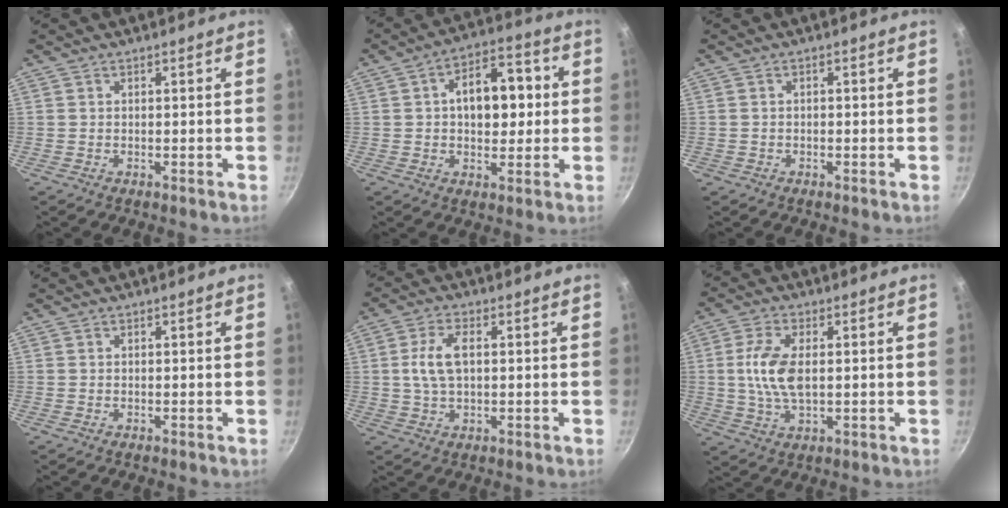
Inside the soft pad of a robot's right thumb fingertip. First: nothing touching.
{"total": 12.3, "force": [1.2, 7.7, 9.5], "torque": [-0.097, 0.020, 0.007]}
{"total": 0.8, "force": [-0.4, 0.7, 0.2], "torque": [-0.005, 0.005, -0.002]}
{"total": 0.0}
{"total": 6.9, "force": [0.8, 3.7, 5.8], "torque": [-0.109, 0.012, 0.014]}
{"total": 9.2, "force": [0.7, 4.7, 7.9], "torque": [-0.158, 0.002, 0.010]}